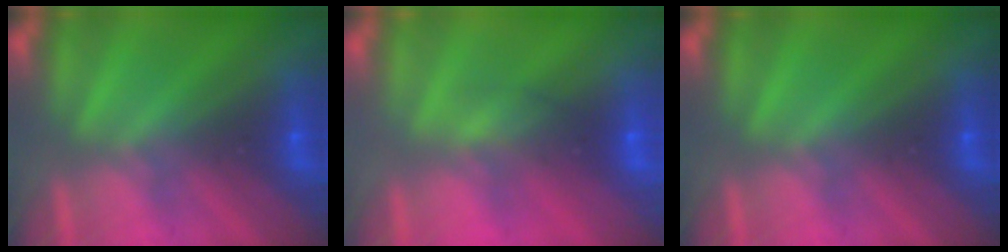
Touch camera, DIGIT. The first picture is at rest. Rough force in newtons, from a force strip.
{"total": 2.9}
{"total": 0.0}